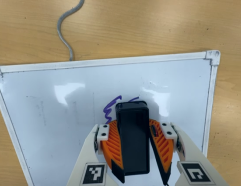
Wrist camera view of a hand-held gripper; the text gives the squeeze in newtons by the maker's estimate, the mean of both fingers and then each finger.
{"total": 18.6, "left": 20.7, "right": 16.4}